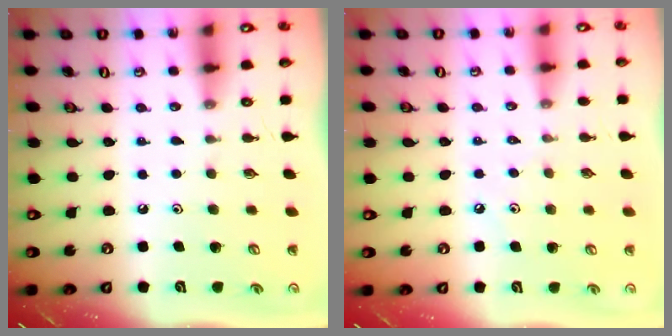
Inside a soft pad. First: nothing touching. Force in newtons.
{"total": 3.8, "press": 3.8, "slide": 0.5}